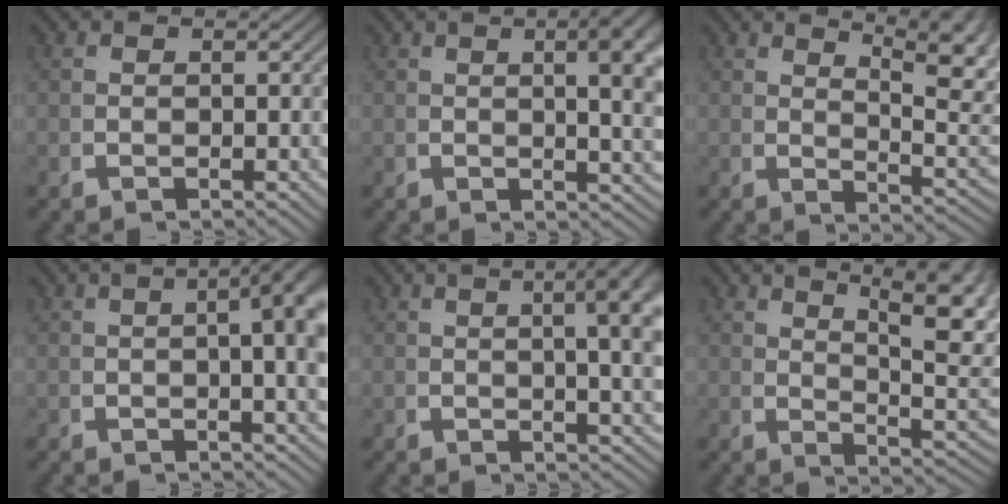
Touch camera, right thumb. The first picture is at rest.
{"total": 7.3, "force": [1.9, 2.5, 6.5], "torque": [-0.062, 0.011, 0.028]}
{"total": 7.6, "force": [2.6, 3.2, 6.4], "torque": [-0.067, -0.004, 0.047]}
{"total": 8.2, "force": [1.6, 3.3, 7.3], "torque": [-0.072, 0.024, 0.011]}
{"total": 9.4, "force": [3.2, 3.9, 8.0], "torque": [-0.070, 0.031, 0.034]}
{"total": 9.9, "force": [3.3, 4.3, 8.3], "torque": [-0.095, -0.004, 0.056]}